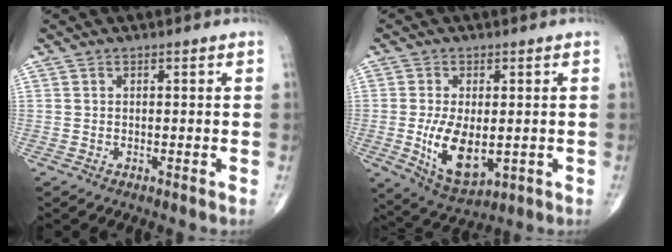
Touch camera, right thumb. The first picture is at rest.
{"total": 10.5, "force": [-1.3, 5.4, 8.9], "torque": [-0.152, -0.019, -0.006]}